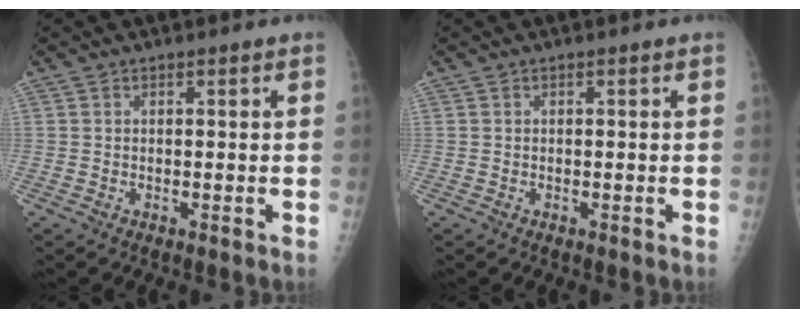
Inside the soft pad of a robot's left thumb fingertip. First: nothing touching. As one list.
[{"total": 0.0}]